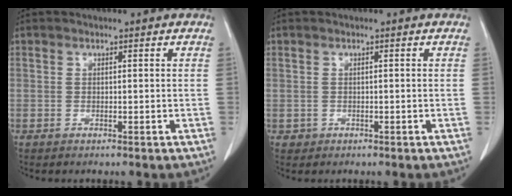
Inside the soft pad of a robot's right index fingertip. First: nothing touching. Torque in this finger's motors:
{"motor_torque": [-0.22, 0.14, -0.53, -0.17]}